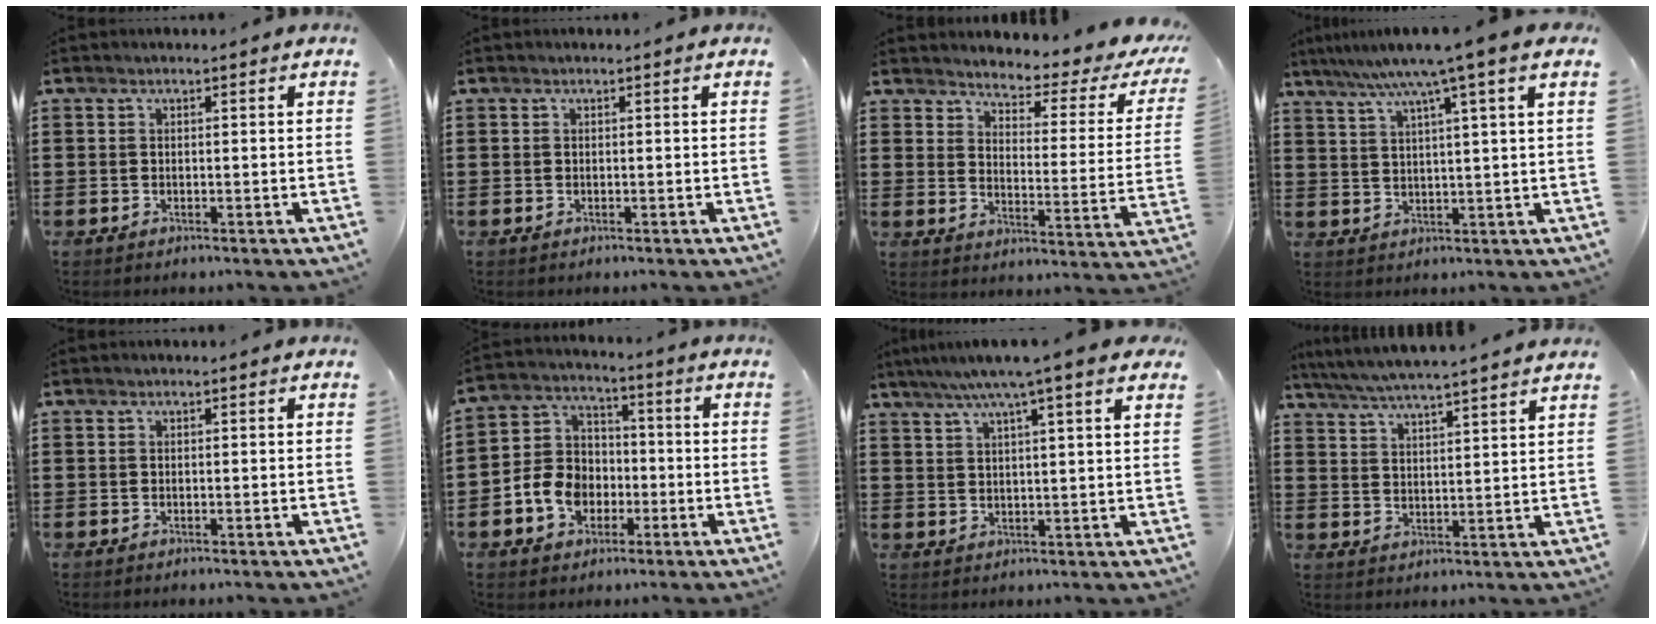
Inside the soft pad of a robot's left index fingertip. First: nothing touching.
{"total": 0.0}
{"total": 3.2, "force": [2.8, 0.4, 1.5], "torque": [-0.041, -0.029, 0.037]}
{"total": 7.3, "force": [4.8, -0.7, 5.5], "torque": [-0.121, -0.014, 0.075]}
{"total": 0.0}
{"total": 8.0, "force": [-2.9, 6.6, 3.5], "torque": [-0.098, 0.020, -0.058]}
{"total": 6.4, "force": [4.6, -0.1, 4.4], "torque": [-0.099, -0.011, 0.076]}
{"total": 5.0, "force": [4.8, -0.6, 1.4], "torque": [-0.046, -0.027, 0.083]}